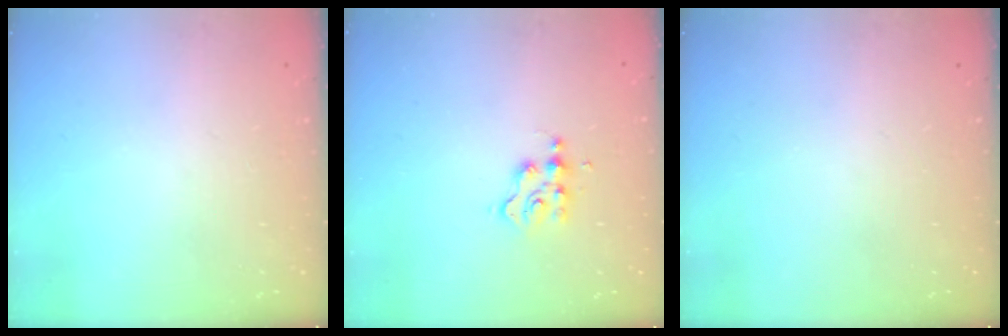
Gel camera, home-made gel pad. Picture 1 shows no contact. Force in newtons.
{"total": 2.7, "press": 2.7, "slide": 0.4}
{"total": 0.0}